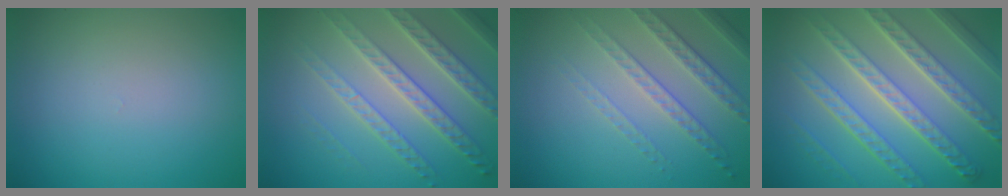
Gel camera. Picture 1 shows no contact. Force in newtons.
{"total": 6.7, "press": 4.8, "slide": 4.6}
{"total": 4.6, "press": 3.3, "slide": 3.3}
{"total": 8.9, "press": 6.2, "slide": 6.4}